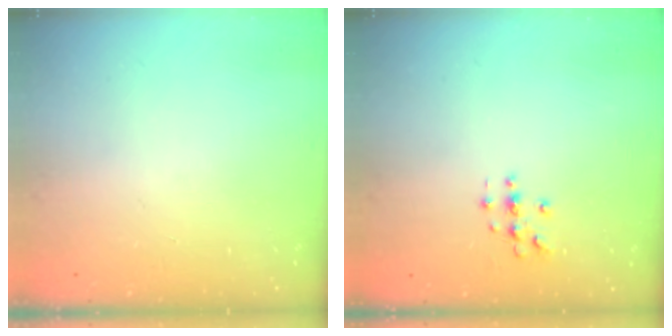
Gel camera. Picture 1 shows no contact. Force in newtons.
{"total": 2.9, "press": 2.9, "slide": 0.3}